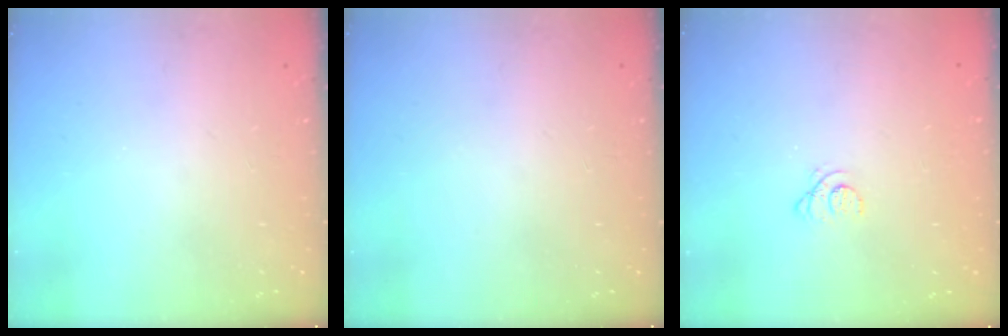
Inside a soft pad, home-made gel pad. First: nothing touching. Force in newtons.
{"total": 0.0}
{"total": 1.2, "press": 1.2, "slide": 0.1}